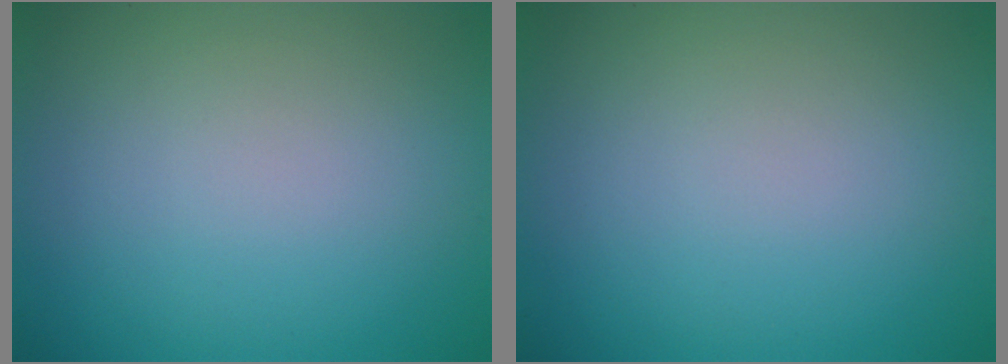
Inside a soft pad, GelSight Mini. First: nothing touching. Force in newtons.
{"total": 0.0}